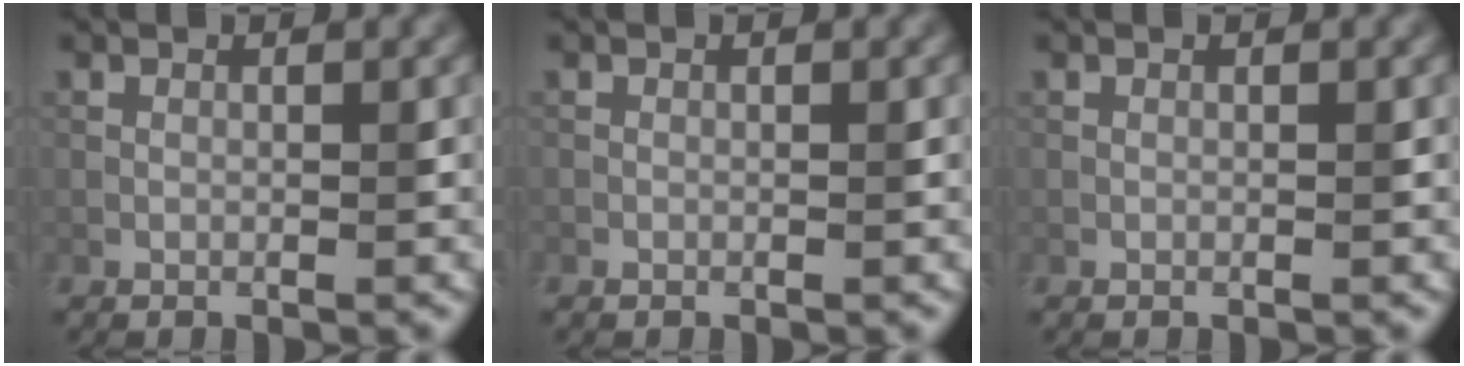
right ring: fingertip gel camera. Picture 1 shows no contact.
{"total": 0.0}
{"total": 0.0}